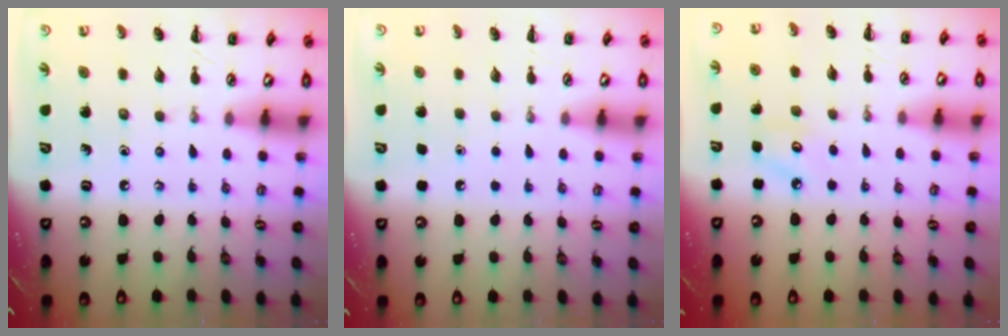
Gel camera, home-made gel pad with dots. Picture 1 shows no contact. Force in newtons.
{"total": 1.7, "press": 1.7, "slide": 0.1}
{"total": 3.5, "press": 3.4, "slide": 0.7}